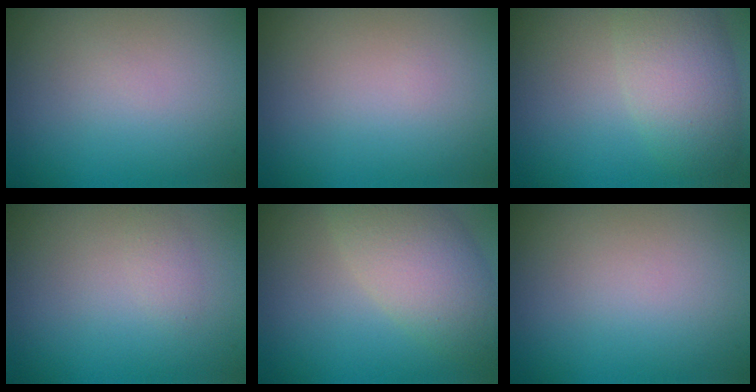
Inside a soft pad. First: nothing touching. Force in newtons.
{"total": 0.0}
{"total": 5.1, "press": 5.1, "slide": 0.2}
{"total": 0.9, "press": 0.9, "slide": 0.1}
{"total": 5.6, "press": 5.6, "slide": 0.5}
{"total": 0.0}